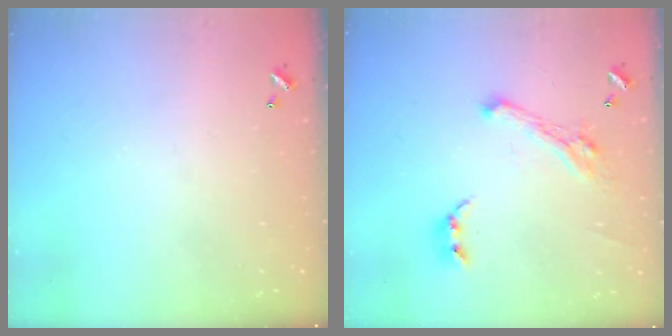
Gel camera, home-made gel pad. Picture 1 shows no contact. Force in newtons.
{"total": 6.2, "press": 6.1, "slide": 1.3}